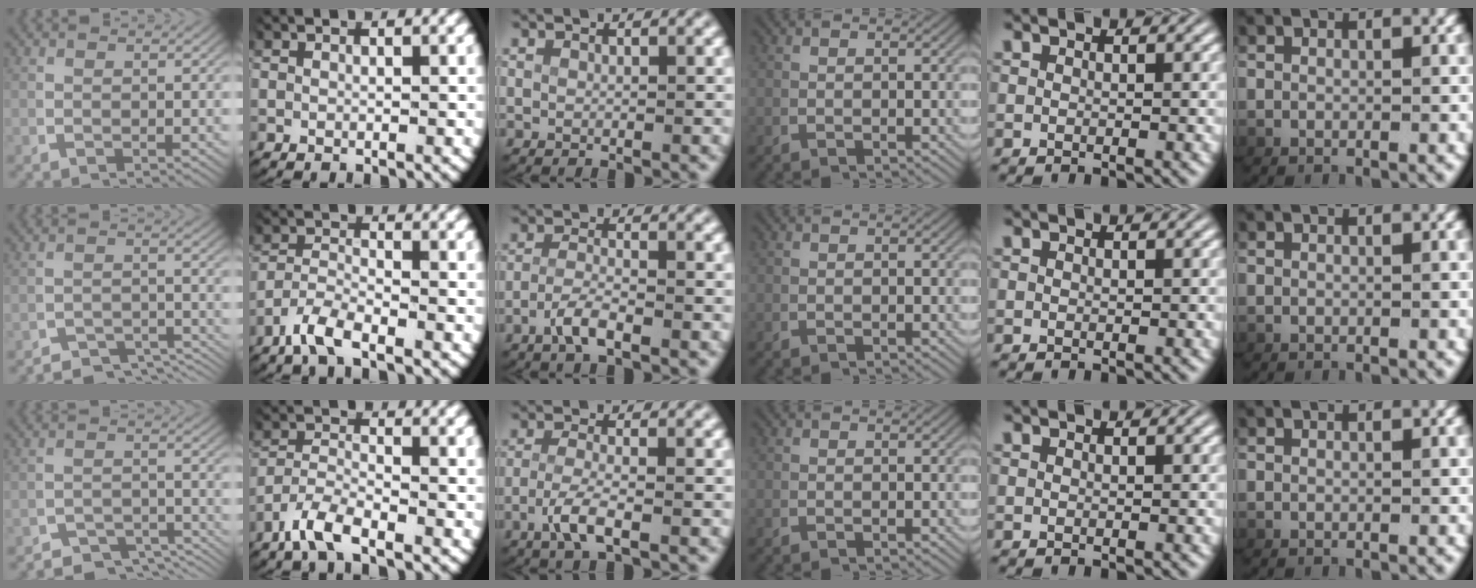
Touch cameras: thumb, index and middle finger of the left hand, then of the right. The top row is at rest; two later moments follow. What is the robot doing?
{"motion": "grasp_and_lifting", "object": "card"}